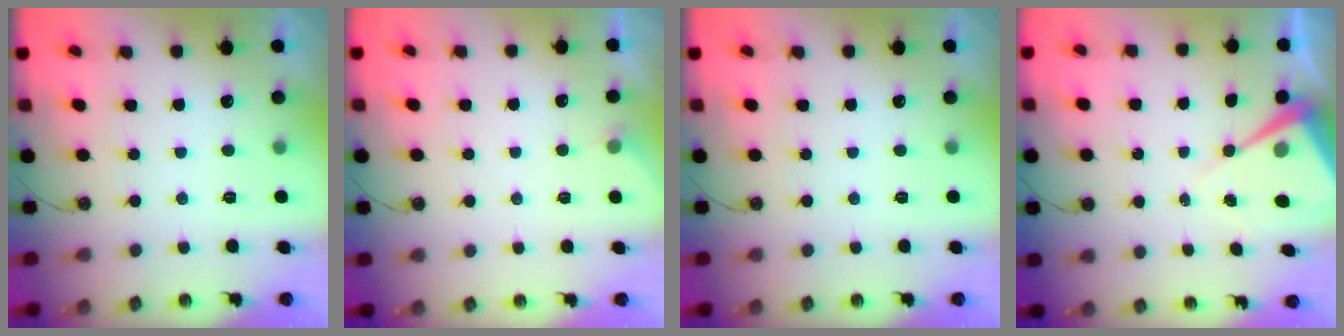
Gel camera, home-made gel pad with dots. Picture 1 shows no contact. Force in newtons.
{"total": 2.6, "press": 2.5, "slide": 0.5}
{"total": 0.0}
{"total": 8.8, "press": 8.7, "slide": 0.7}